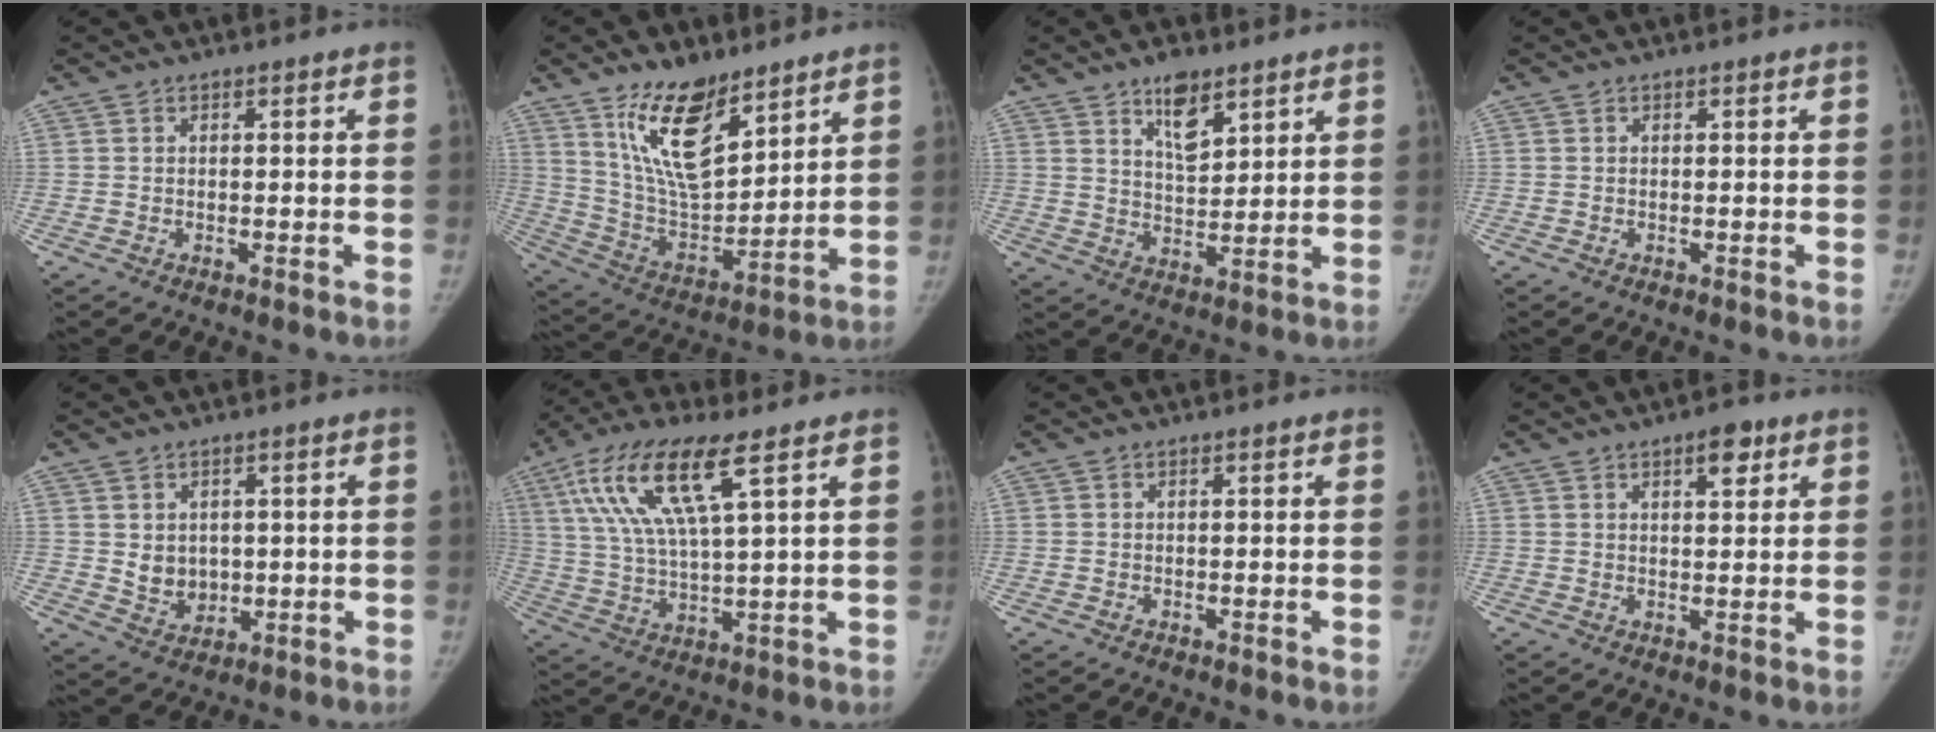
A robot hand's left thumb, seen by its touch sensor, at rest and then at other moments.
{"total": 16.4, "force": [10.5, 7.1, 10.5], "torque": [-0.145, -0.071, 0.206]}
{"total": 7.8, "force": [5.0, 3.5, 4.9], "torque": [-0.059, -0.035, 0.085]}
{"total": 0.0}
{"total": 5.5, "force": [0.6, 4.6, 3.0], "torque": [-0.026, -0.011, 0.026]}
{"total": 15.2, "force": [6.9, 3.6, 13.0], "torque": [-0.277, -0.012, 0.133]}
{"total": 0.0}
{"total": 4.5, "force": [2.5, 1.9, 3.1], "torque": [-0.031, -0.011, 0.034]}